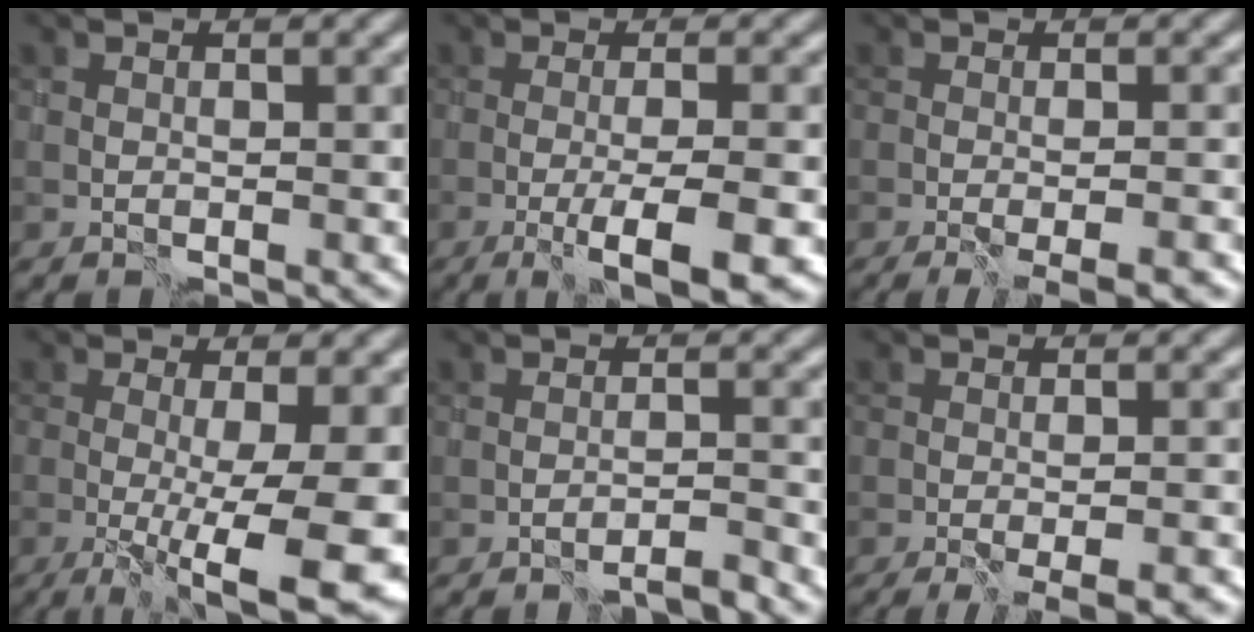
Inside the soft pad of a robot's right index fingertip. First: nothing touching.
{"total": 5.2, "force": [-2.5, 0.2, 4.6], "torque": [-0.063, 0.004, -0.043]}
{"total": 4.4, "force": [-2.8, 0.6, 3.4], "torque": [-0.032, -0.002, -0.028]}
{"total": 9.9, "force": [-1.9, 1.8, 9.5], "torque": [-0.125, -0.015, -0.023]}
{"total": 2.2, "force": [-2.0, -0.8, 0.4], "torque": [0.004, 0.005, -0.036]}
{"total": 5.3, "force": [-3.6, 0.8, 3.8], "torque": [-0.039, -0.009, -0.041]}